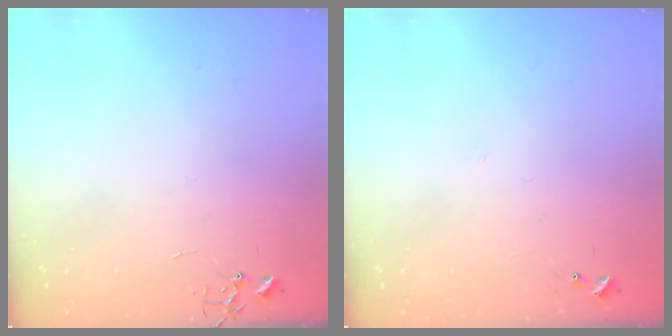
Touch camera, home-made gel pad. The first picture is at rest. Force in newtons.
{"total": 4.5, "press": 4.4, "slide": 0.4}